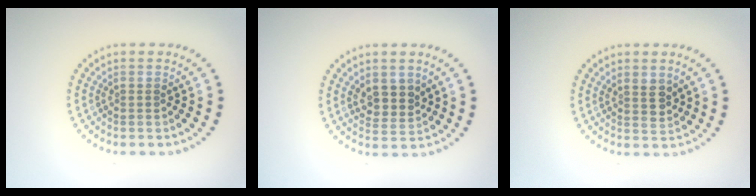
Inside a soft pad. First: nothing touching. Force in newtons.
{"total": 2.4, "press": 2.3, "slide": 0.9}
{"total": 1.9, "press": 1.7, "slide": 0.9}